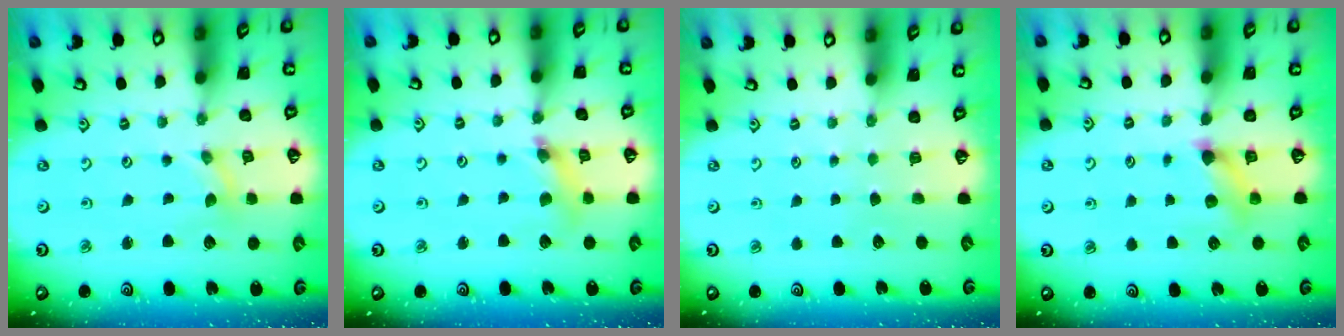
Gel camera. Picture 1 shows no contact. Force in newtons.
{"total": 6.2, "press": 6.1, "slide": 0.7}
{"total": 0.0}
{"total": 6.5, "press": 6.4, "slide": 0.8}